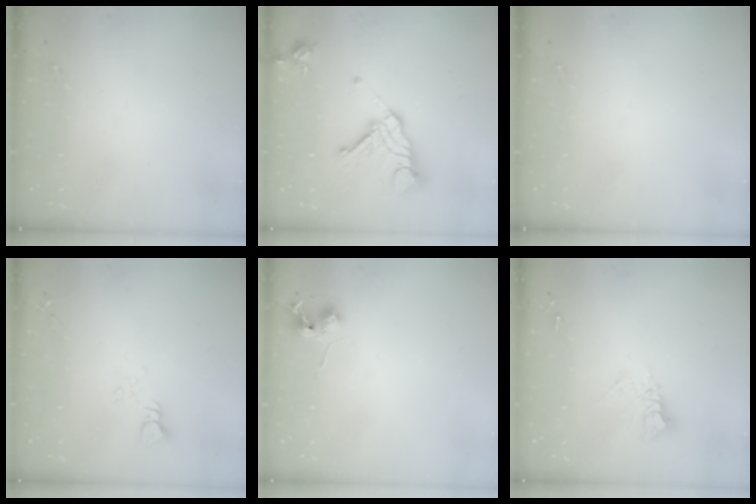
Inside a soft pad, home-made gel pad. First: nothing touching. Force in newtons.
{"total": 17.6, "press": 17.5, "slide": 1.9}
{"total": 0.0}
{"total": 2.8, "press": 2.8, "slide": 0.2}
{"total": 6.4, "press": 6.3, "slide": 0.7}
{"total": 9.3, "press": 9.3, "slide": 0.8}